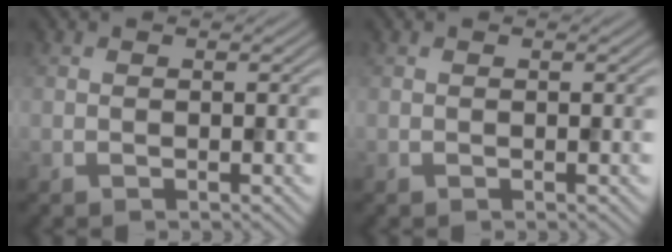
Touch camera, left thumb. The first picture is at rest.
{"total": 0.0}